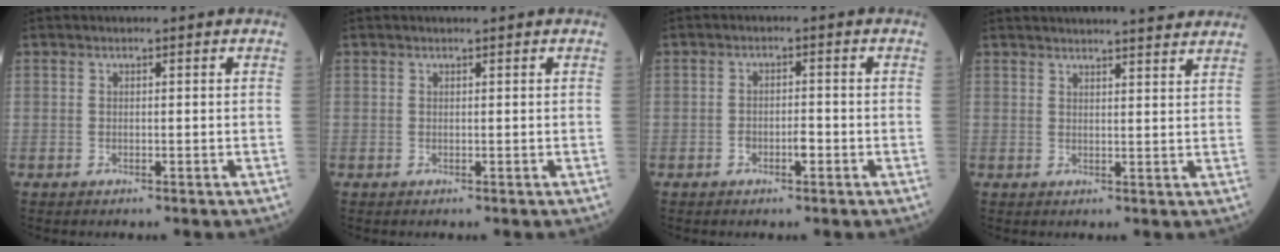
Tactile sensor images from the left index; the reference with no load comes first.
{"total": 0.5, "force": [0.5, -0.1, 0.3], "torque": [-0.007, -0.002, 0.010]}
{"total": 2.1, "force": [-1.0, 0.8, 1.6], "torque": [-0.023, 0.004, -0.017]}
{"total": 12.2, "force": [11.2, 0.6, 4.6], "torque": [-0.065, 0.011, 0.131]}